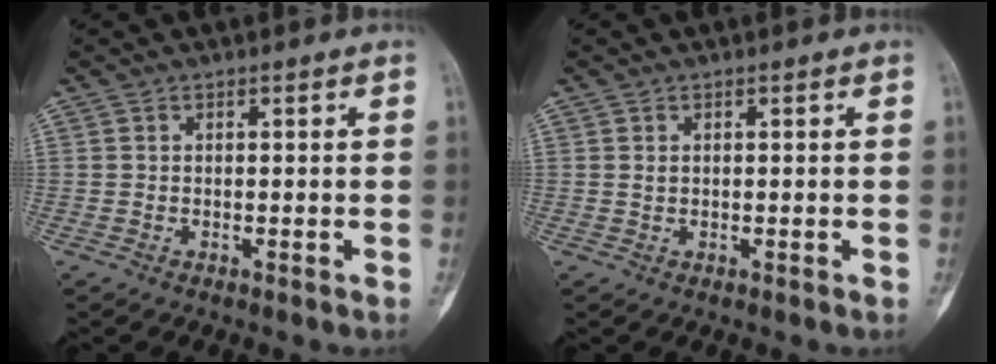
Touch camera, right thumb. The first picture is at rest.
{"total": 0.6, "force": [0.2, 0.4, 0.4], "torque": [-0.007, 0.002, 0.005]}